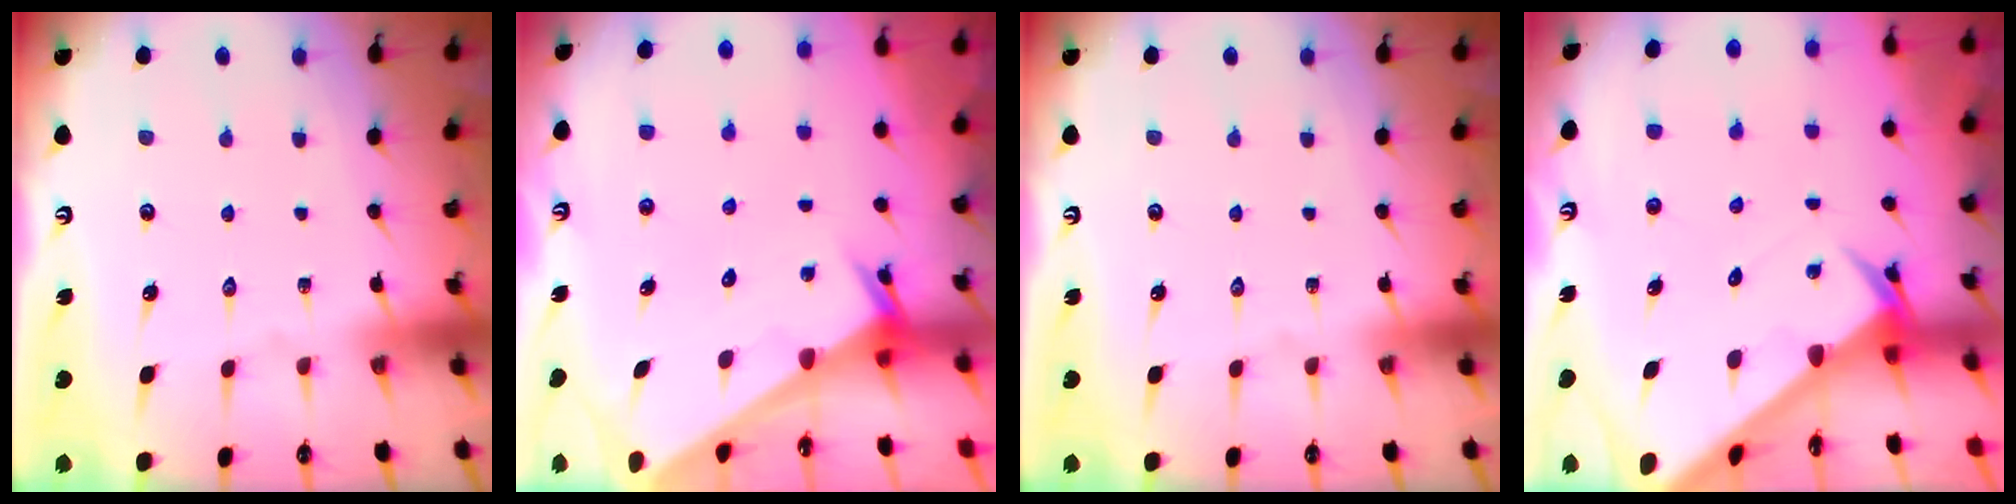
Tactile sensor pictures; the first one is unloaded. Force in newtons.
{"total": 2.0, "press": 2.0, "slide": 0.1}
{"total": 0.0}
{"total": 2.7, "press": 2.7, "slide": 0.1}